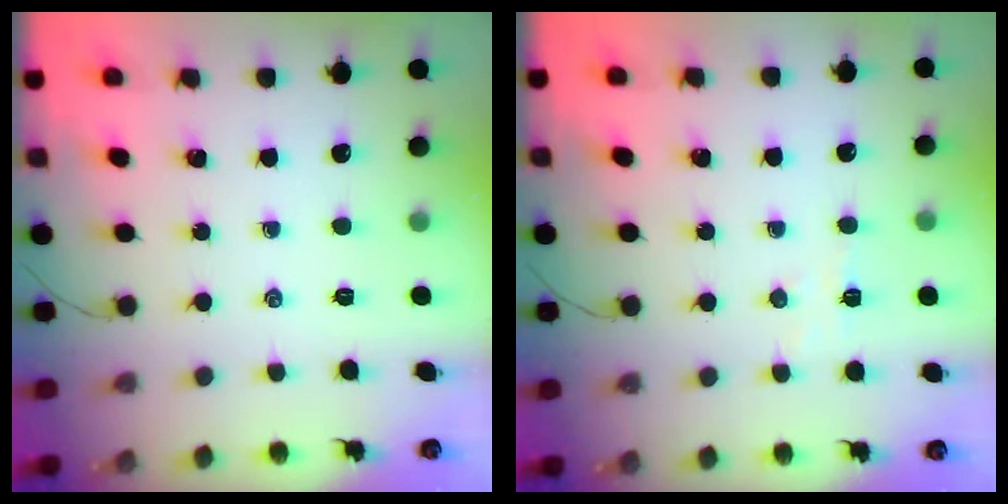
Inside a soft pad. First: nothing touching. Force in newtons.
{"total": 3.7, "press": 3.5, "slide": 1.2}